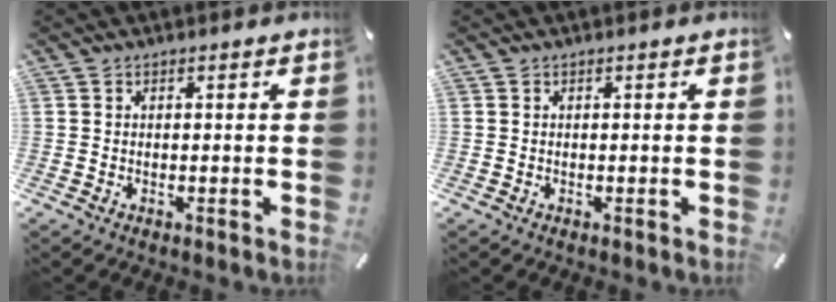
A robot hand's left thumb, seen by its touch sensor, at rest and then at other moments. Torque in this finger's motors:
{"motor_torque": [-0.01, 0.00, -0.01, 0.01, 0.00]}